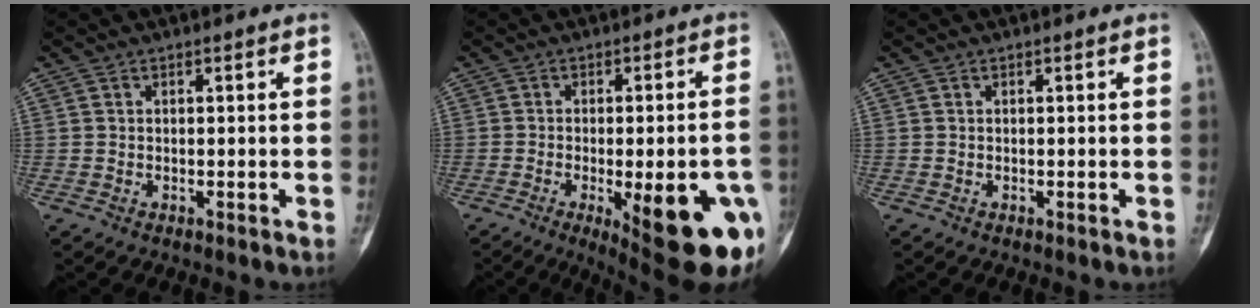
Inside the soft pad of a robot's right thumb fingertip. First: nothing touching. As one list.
[{"total": 20.9, "force": [-7.2, 6.4, 18.6], "torque": [-0.188, 0.001, -0.074]}, {"total": 0.0}]